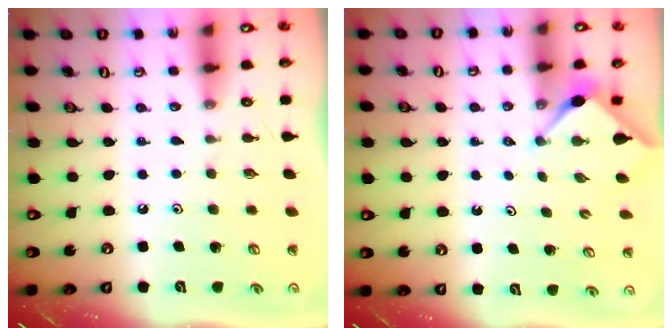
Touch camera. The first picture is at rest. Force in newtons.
{"total": 2.9, "press": 2.9, "slide": 0.4}